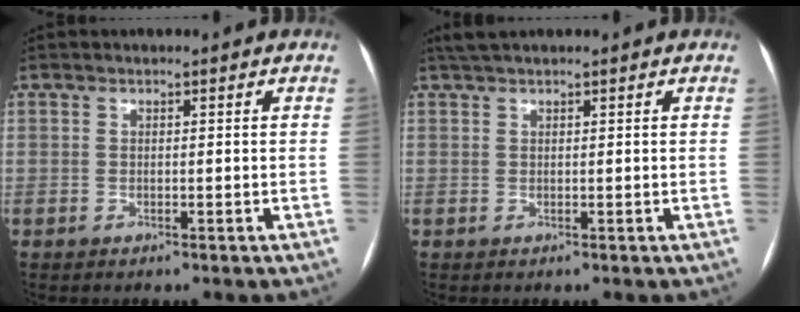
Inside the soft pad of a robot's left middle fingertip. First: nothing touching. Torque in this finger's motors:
{"motor_torque": [0.20, -0.09, -0.03, 0.00]}